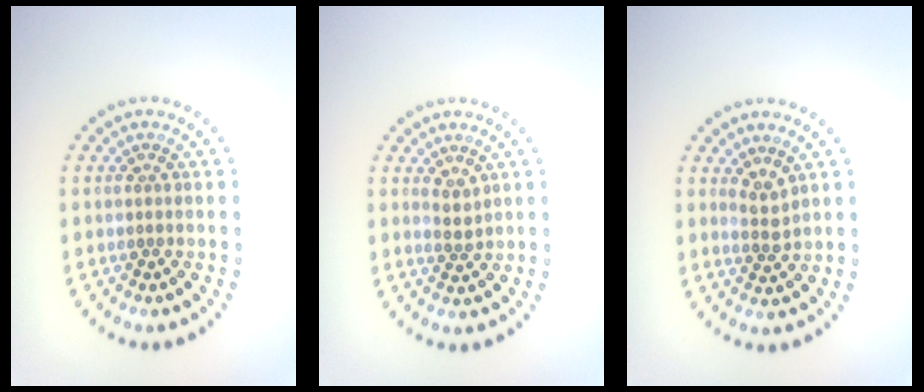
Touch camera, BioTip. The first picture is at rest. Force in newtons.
{"total": 1.3, "press": 0.8, "slide": 0.9}
{"total": 1.7, "press": 1.2, "slide": 1.3}